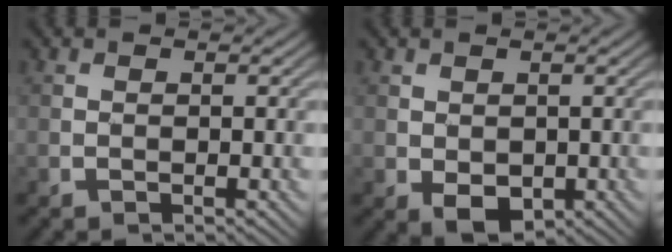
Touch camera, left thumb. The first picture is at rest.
{"total": 3.1, "force": [-0.6, 2.1, 2.2], "torque": [-0.046, -0.013, -0.004]}